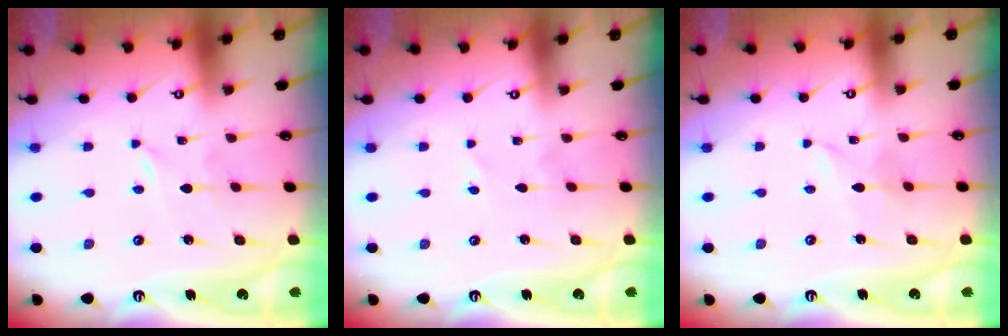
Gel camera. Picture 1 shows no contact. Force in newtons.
{"total": 1.7, "press": 1.6, "slide": 0.3}
{"total": 2.0, "press": 2.0, "slide": 0.1}